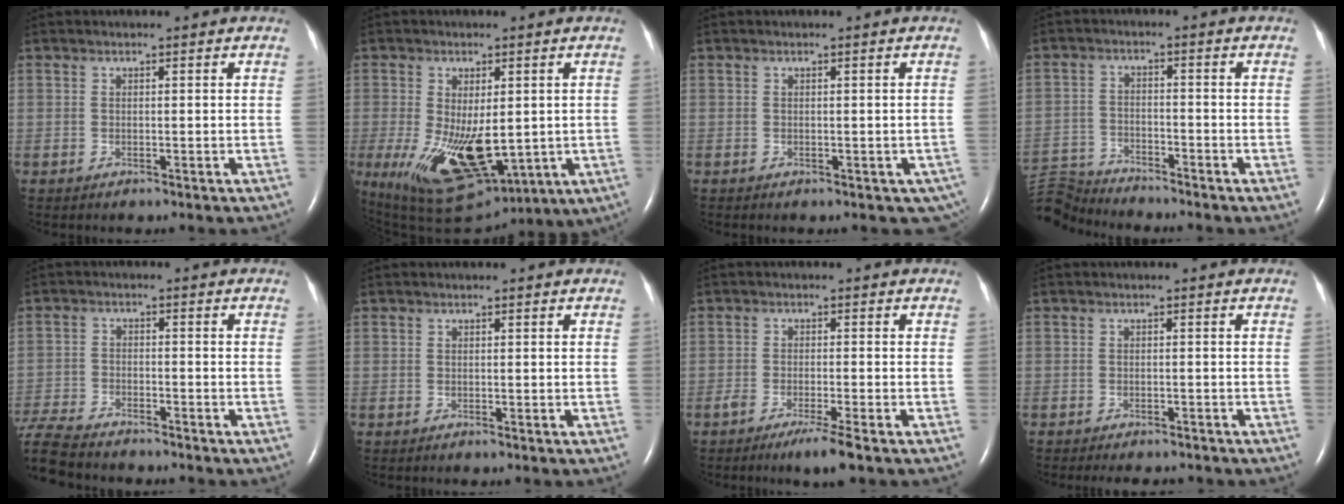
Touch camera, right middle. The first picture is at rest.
{"total": 17.1, "force": [-3.6, 7.6, 14.9], "torque": [-0.275, -0.033, -0.030]}
{"total": 3.0, "force": [-1.3, 1.9, 1.9], "torque": [-0.003, -0.001, -0.013]}
{"total": 9.8, "force": [-9.6, 1.3, 1.0], "torque": [-0.035, 0.009, -0.179]}
{"total": 11.7, "force": [-10.4, 2.8, 4.6], "torque": [-0.112, -0.012, -0.177]}
{"total": 0.0}
{"total": 4.0, "force": [-2.6, -0.3, 3.0], "torque": [-0.055, -0.012, -0.048]}
{"total": 6.7, "force": [-5.9, 2.1, 2.5], "torque": [-0.033, -0.004, -0.070]}